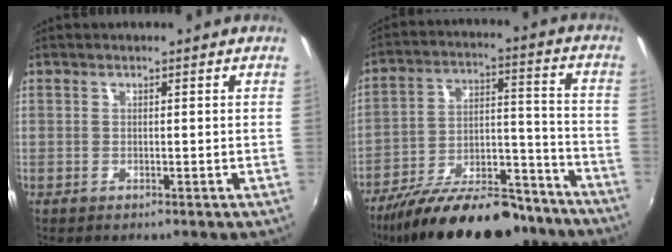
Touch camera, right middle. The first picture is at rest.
{"total": 24.5, "force": [-19.2, 8.5, 12.6], "torque": [-0.214, 0.003, -0.277]}